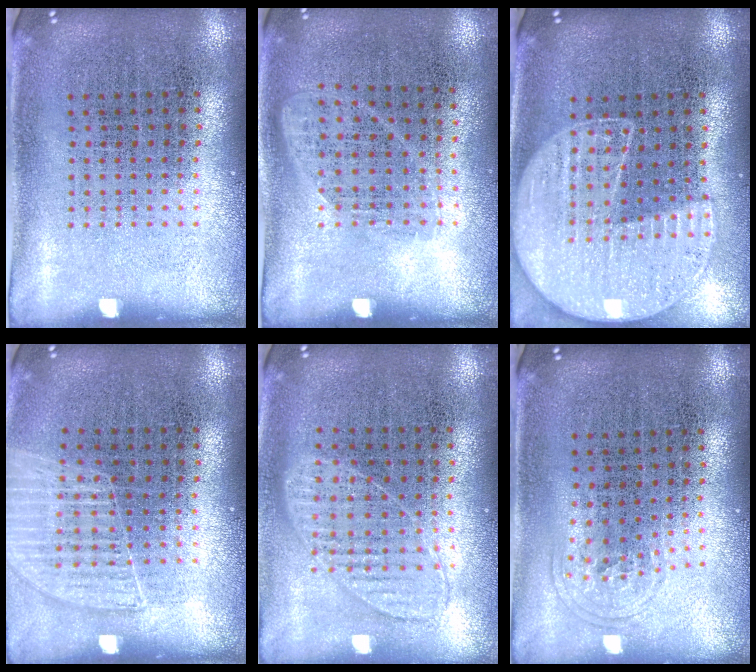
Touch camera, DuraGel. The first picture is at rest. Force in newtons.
{"total": 1.1, "press": 0.9, "slide": 0.6}
{"total": 1.5, "press": 1.4, "slide": 0.4}
{"total": 1.1, "press": 1.1, "slide": 0.1}
{"total": 0.9, "press": 0.9, "slide": 0.2}
{"total": 0.8, "press": 0.5, "slide": 0.7}